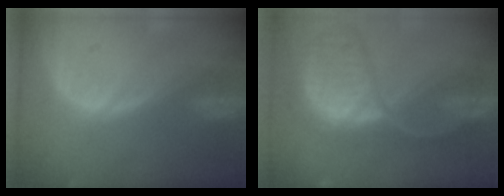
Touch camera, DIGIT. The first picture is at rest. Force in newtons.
{"total": 11.4, "press": 9.7, "slide": 5.9}